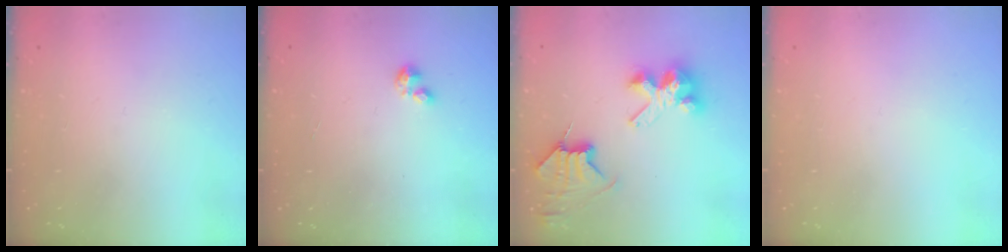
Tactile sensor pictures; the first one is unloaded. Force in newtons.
{"total": 0.7, "press": 0.6, "slide": 0.2}
{"total": 8.6, "press": 8.5, "slide": 1.1}
{"total": 0.0}